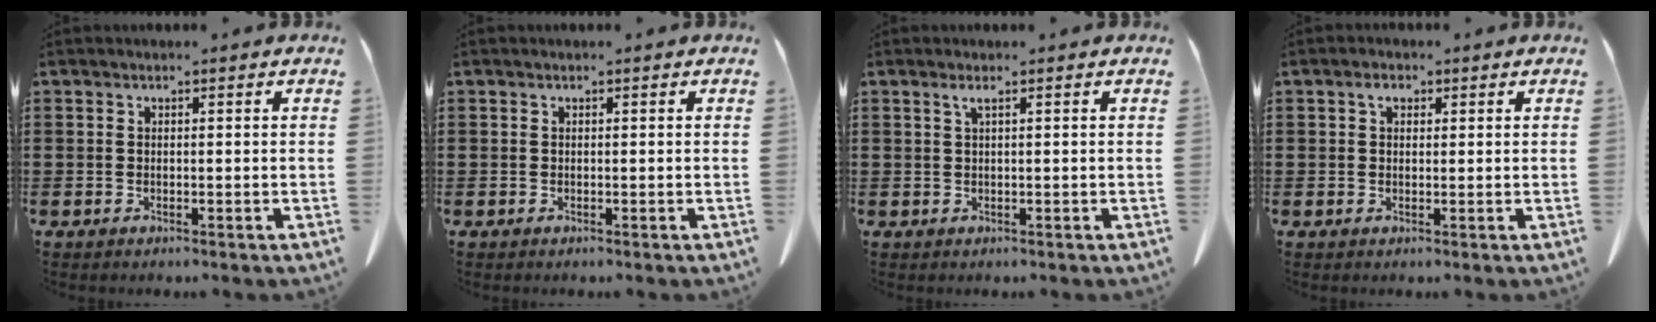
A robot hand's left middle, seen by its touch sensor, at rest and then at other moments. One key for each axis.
{"total": 0.0}
{"total": 1.0, "fx": 0.4, "fy": 0.0, "fz": 0.9, "tx": -0.018, "ty": 0.000, "tz": 0.006}
{"total": 1.7, "fx": 0.8, "fy": 1.1, "fz": 1.1, "tx": -0.017, "ty": 0.003, "tz": 0.011}